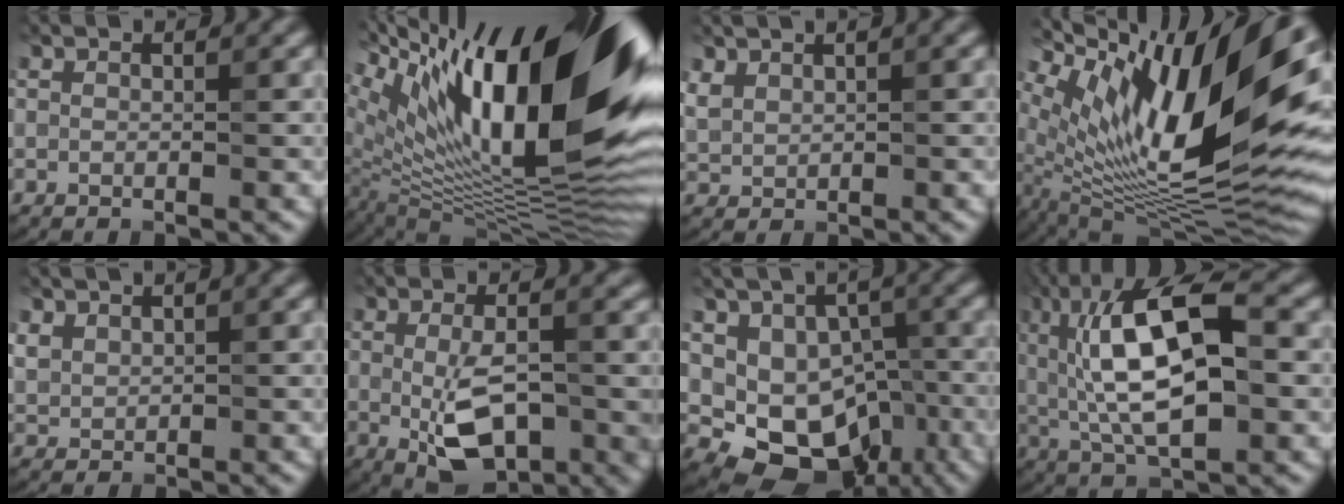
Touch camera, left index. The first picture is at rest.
{"total": 18.9, "force": [6.7, 6.9, 16.3], "torque": [-0.245, 0.036, 0.107]}
{"total": 1.1, "force": [1.0, 0.4, -0.1], "torque": [-0.003, 0.002, 0.024]}
{"total": 16.0, "force": [5.1, 5.9, 14.0], "torque": [-0.250, 0.000, 0.089]}
{"total": 1.0, "force": [0.8, 0.5, -0.3], "torque": [0.002, -0.001, 0.020]}
{"total": 5.2, "force": [-1.2, 2.3, 4.5], "torque": [-0.090, -0.015, -0.019]}
{"total": 10.1, "force": [-3.9, 7.9, 4.9], "torque": [-0.053, -0.013, -0.055]}
{"total": 11.1, "force": [1.0, 4.4, 10.2], "torque": [-0.173, 0.017, 0.007]}